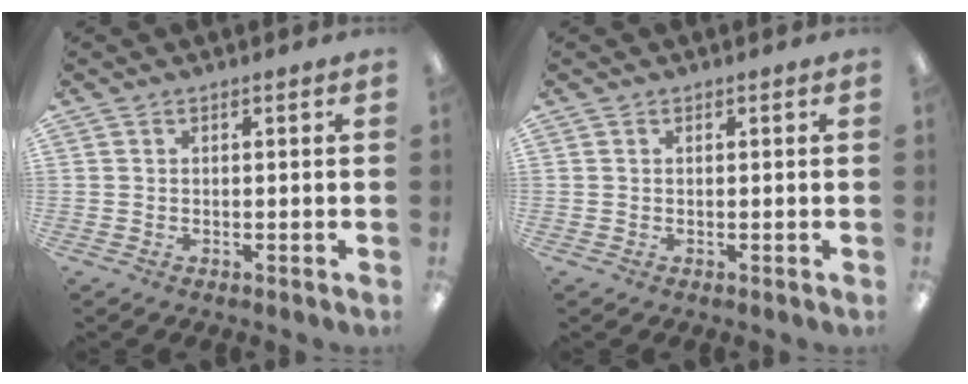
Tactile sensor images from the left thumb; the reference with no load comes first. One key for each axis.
{"total": 0.0}